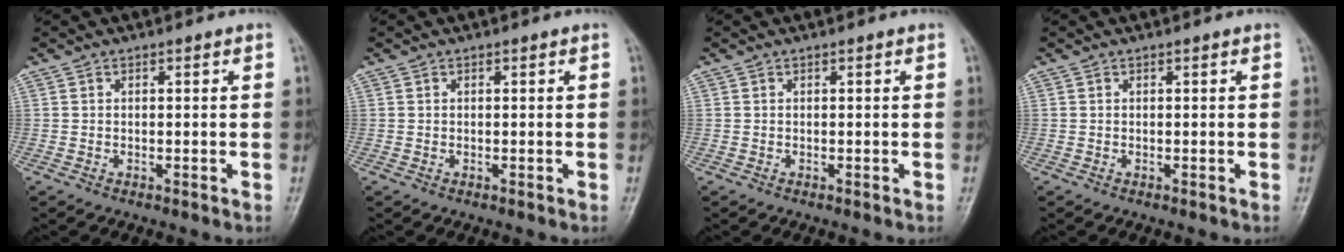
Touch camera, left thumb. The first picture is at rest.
{"total": 0.0}
{"total": 0.0}
{"total": 0.0}